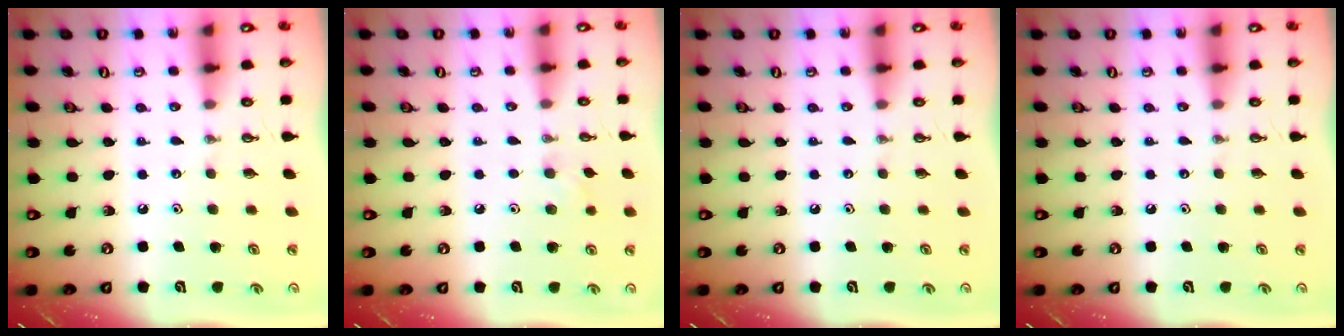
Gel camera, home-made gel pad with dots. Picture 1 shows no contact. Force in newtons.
{"total": 5.8, "press": 5.7, "slide": 1.0}
{"total": 0.0}
{"total": 0.0}